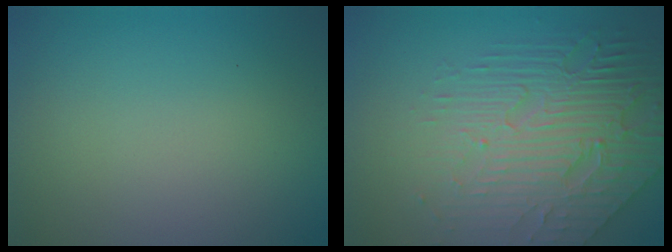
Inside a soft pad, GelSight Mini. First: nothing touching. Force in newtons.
{"total": 7.9, "press": 5.4, "slide": 5.8}